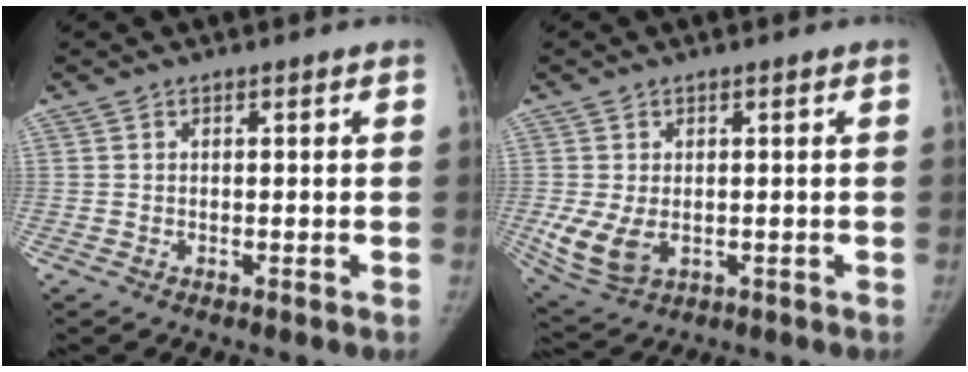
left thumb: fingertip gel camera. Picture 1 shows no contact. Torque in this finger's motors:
{"motor_torque": [-0.06, 0.51, 1.01, 0.00, 0.30]}